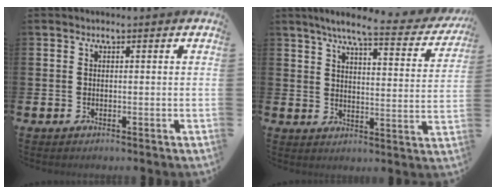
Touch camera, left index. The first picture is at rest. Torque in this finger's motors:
{"motor_torque": [0.98, -1.16, 0.38, 0.04]}